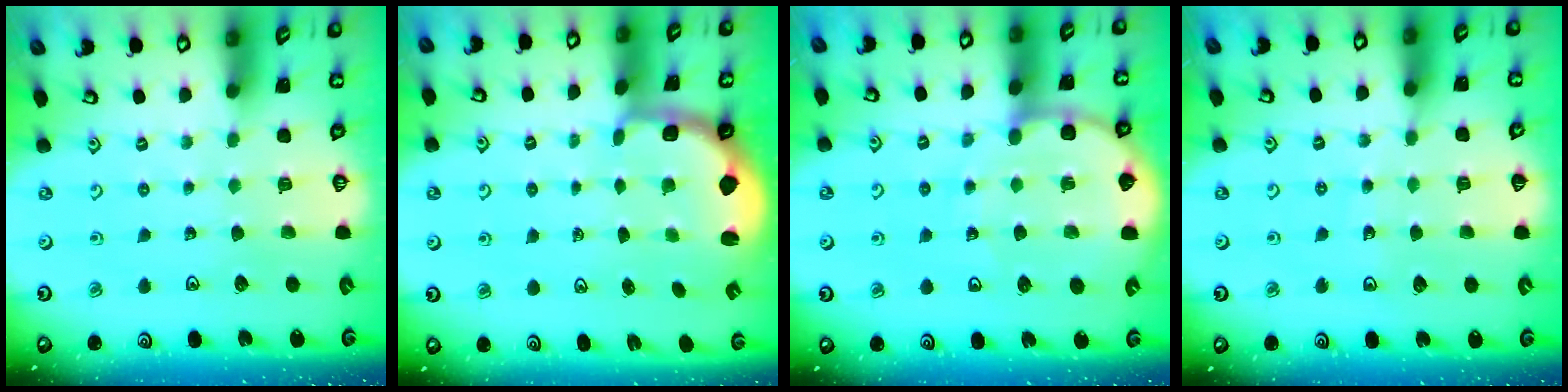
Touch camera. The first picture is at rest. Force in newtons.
{"total": 2.2, "press": 1.5, "slide": 1.6}
{"total": 8.9, "press": 8.8, "slide": 1.3}
{"total": 6.6, "press": 6.2, "slide": 2.2}